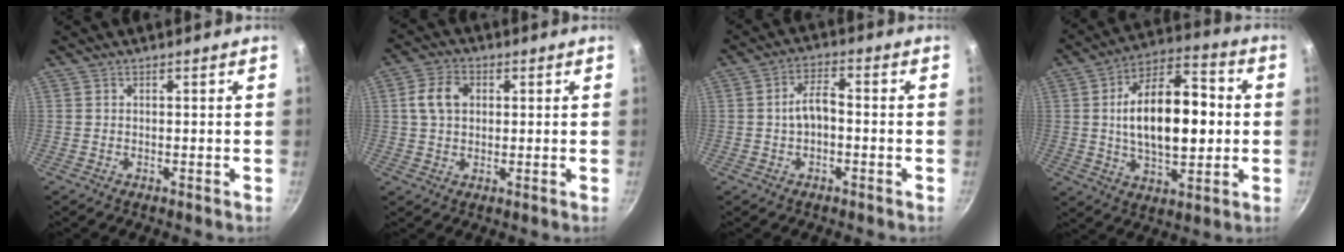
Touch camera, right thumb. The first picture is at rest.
{"total": 6.8, "force": [1.4, 4.9, 4.5], "torque": [-0.078, 0.010, 0.022]}
{"total": 3.6, "force": [-1.0, 1.9, 2.9], "torque": [-0.047, 0.022, -0.023]}
{"total": 19.7, "force": [1.1, 10.2, 16.8], "torque": [-0.252, 0.019, 0.016]}